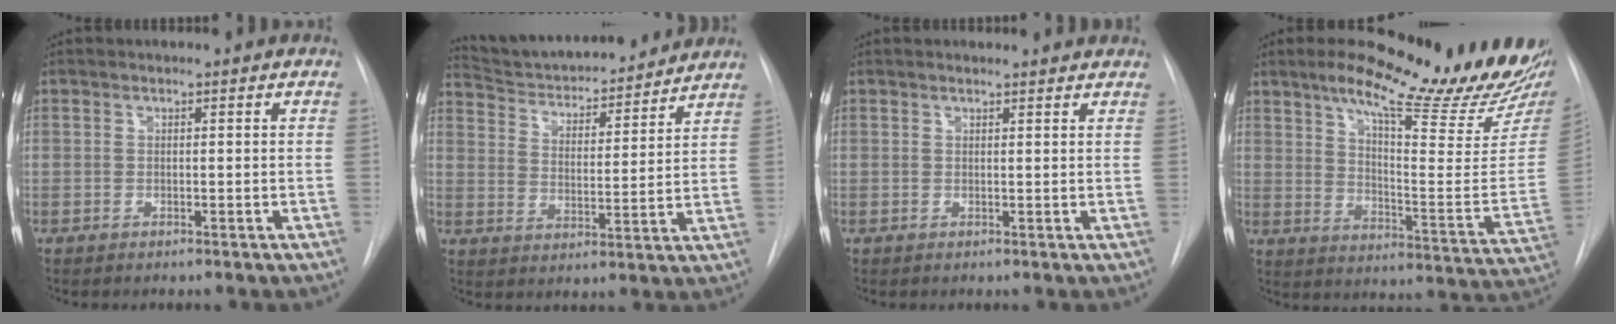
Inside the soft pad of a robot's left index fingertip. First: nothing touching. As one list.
[{"total": 17.6, "force": [16.5, 3.2, 5.3], "torque": [-0.078, 0.003, 0.245]}, {"total": 3.9, "force": [3.8, 0.9, 0.5], "torque": [-0.008, 0.005, 0.030]}, {"total": 24.9, "force": [19.6, 2.9, 15.2], "torque": [-0.218, -0.065, 0.253]}]